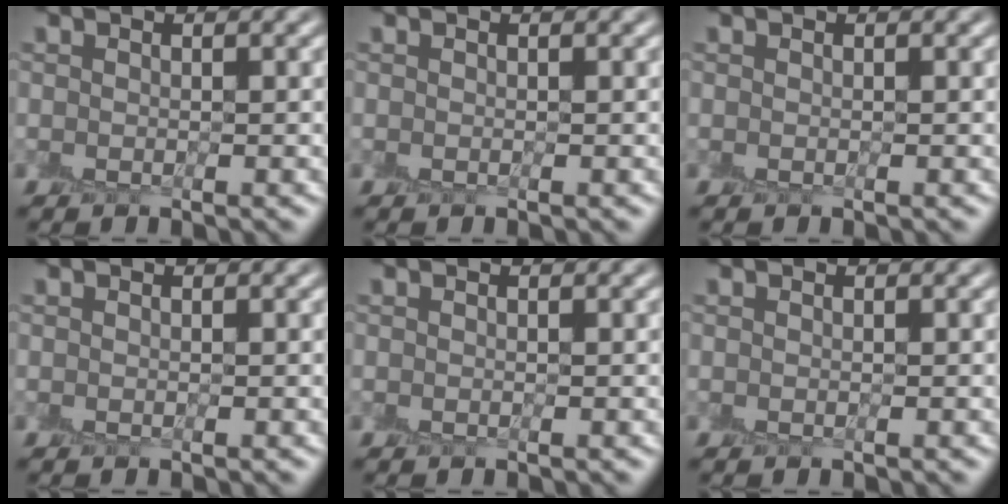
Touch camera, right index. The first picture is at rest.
{"total": 0.0}
{"total": 0.0}
{"total": 0.0}
{"total": 0.0}
{"total": 0.0}